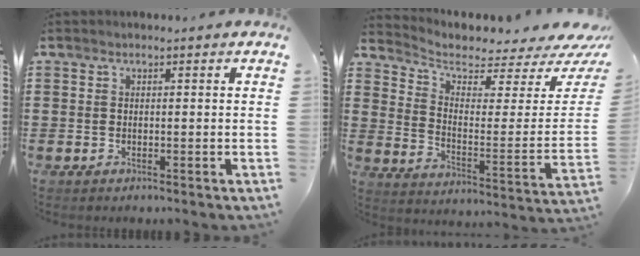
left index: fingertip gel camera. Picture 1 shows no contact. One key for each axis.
{"total": 4.4, "fx": 3.6, "fy": 1.7, "fz": 1.9, "tx": -0.055, "ty": -0.040, "tz": 0.057}